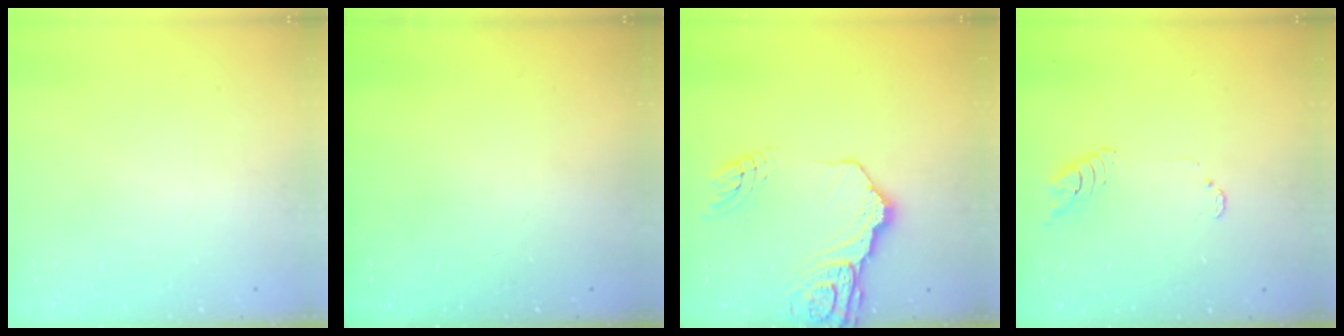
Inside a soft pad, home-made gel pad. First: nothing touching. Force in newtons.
{"total": 0.0}
{"total": 16.7, "press": 16.6, "slide": 2.0}
{"total": 5.5, "press": 5.5, "slide": 0.6}